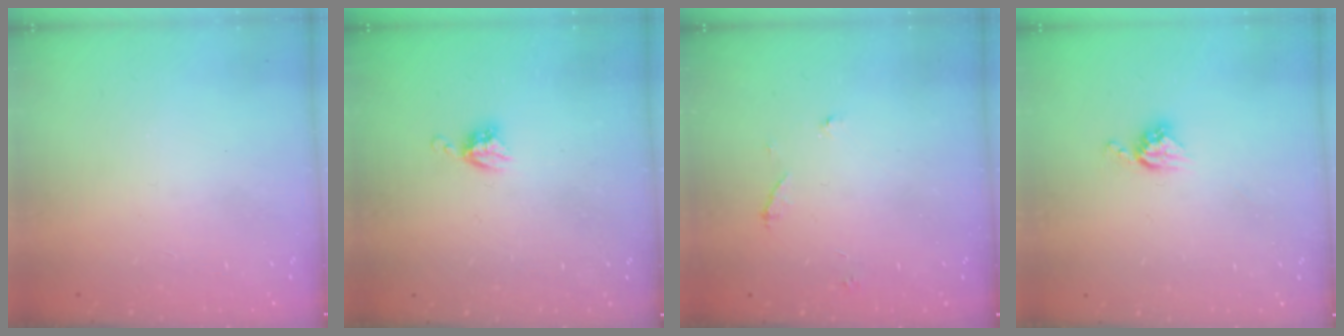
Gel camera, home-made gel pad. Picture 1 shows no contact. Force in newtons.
{"total": 5.3, "press": 5.3, "slide": 0.1}
{"total": 4.4, "press": 4.3, "slide": 0.4}
{"total": 6.3, "press": 6.3, "slide": 0.4}